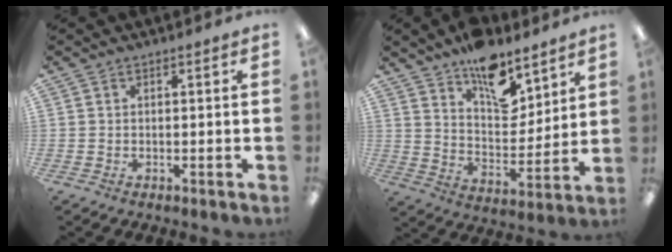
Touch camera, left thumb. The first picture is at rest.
{"total": 13.5, "force": [9.8, 6.5, 6.5], "torque": [-0.087, -0.067, 0.175]}